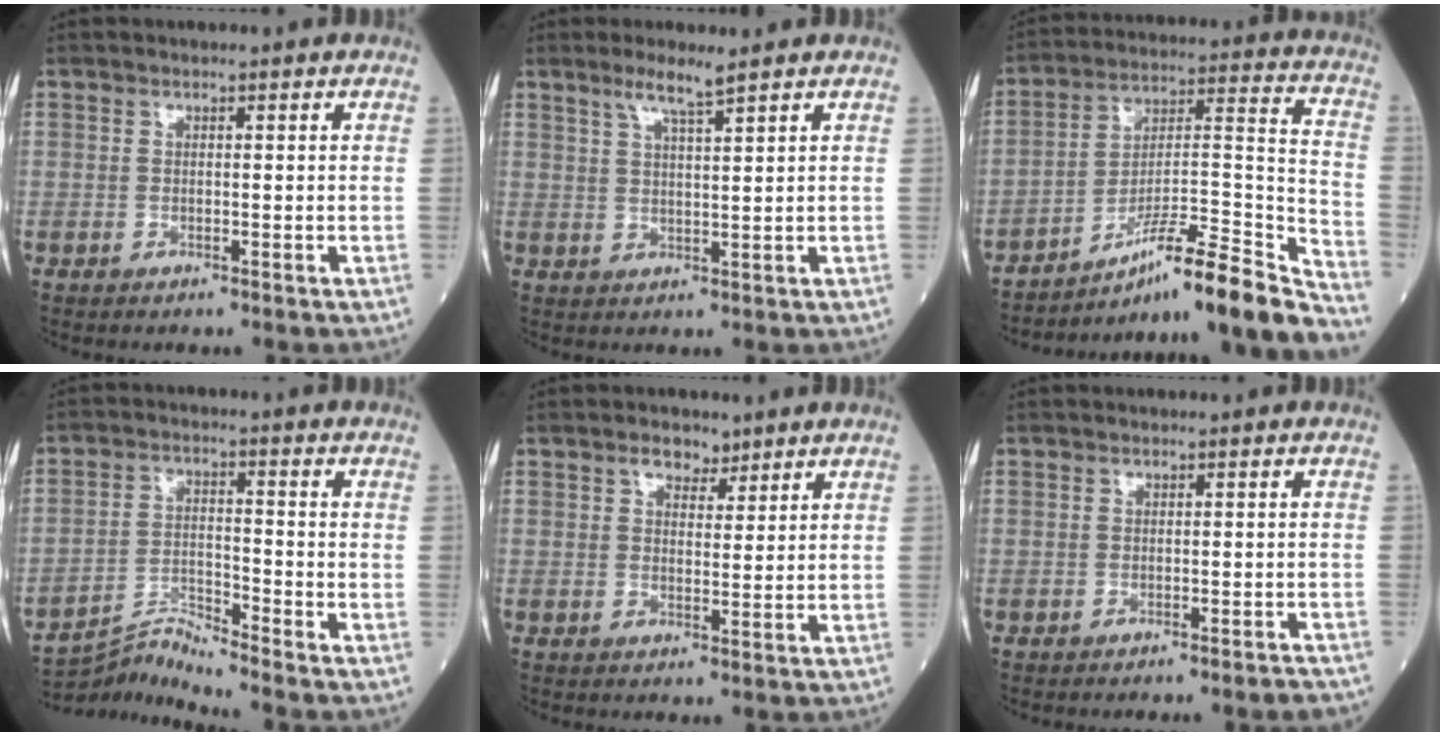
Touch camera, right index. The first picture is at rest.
{"total": 3.8, "force": [2.8, -0.3, 2.5], "torque": [-0.054, -0.001, 0.056]}
{"total": 21.9, "force": [-18.0, -0.3, 12.5], "torque": [-0.159, 0.014, -0.285]}
{"total": 6.6, "force": [-6.1, -2.7, -0.2], "torque": [-0.016, -0.008, -0.112]}
{"total": 2.9, "force": [2.0, 1.6, 1.3], "torque": [-0.022, 0.005, 0.033]}
{"total": 3.5, "force": [-3.2, -0.2, 1.4], "torque": [-0.019, 0.000, -0.037]}